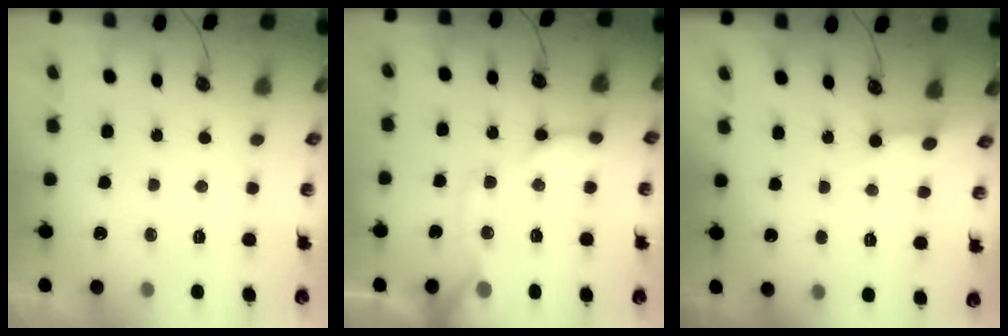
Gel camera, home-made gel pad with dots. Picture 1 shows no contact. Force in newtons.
{"total": 13.2, "press": 13.1, "slide": 1.9}
{"total": 2.4, "press": 2.4, "slide": 0.2}